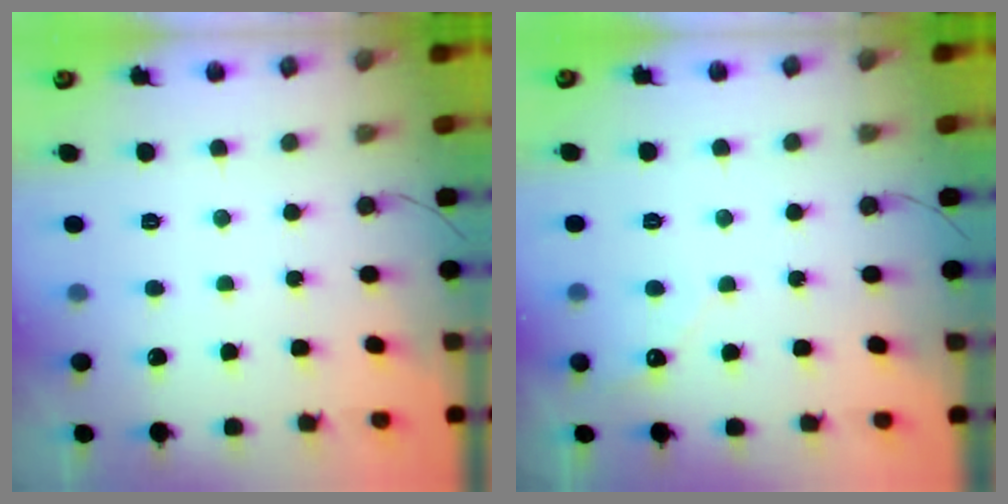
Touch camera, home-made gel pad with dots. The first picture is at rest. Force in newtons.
{"total": 2.2, "press": 2.2, "slide": 0.2}